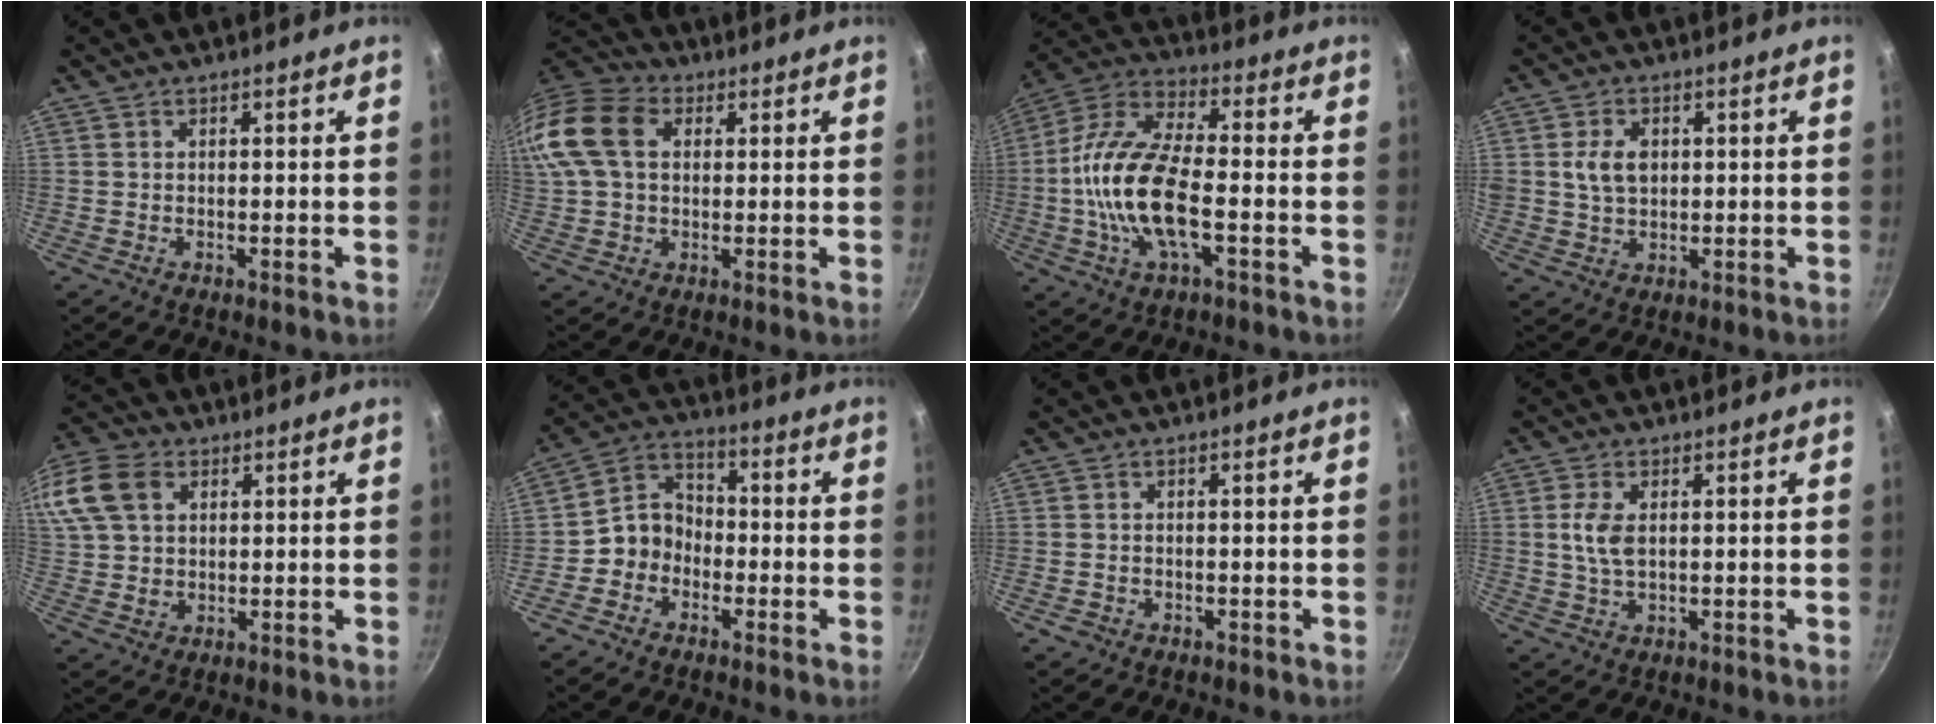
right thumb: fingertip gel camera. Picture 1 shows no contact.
{"total": 15.9, "force": [3.5, 11.3, 10.6], "torque": [-0.218, 0.027, 0.052]}
{"total": 17.1, "force": [-3.1, 7.1, 15.2], "torque": [-0.292, 0.033, -0.078]}
{"total": 5.8, "force": [1.1, 4.3, 3.8], "torque": [-0.058, 0.000, 0.020]}
{"total": 20.4, "force": [7.3, 15.0, 11.8], "torque": [-0.287, 0.036, 0.136]}
{"total": 7.4, "force": [-2.7, 6.2, 3.0], "torque": [-0.018, 0.043, -0.068]}
{"total": 1.4, "force": [-0.8, 1.1, 0.5], "torque": [-0.012, 0.007, -0.008]}
{"total": 4.8, "force": [0.6, 2.5, 4.0], "torque": [-0.086, 0.002, 0.013]}